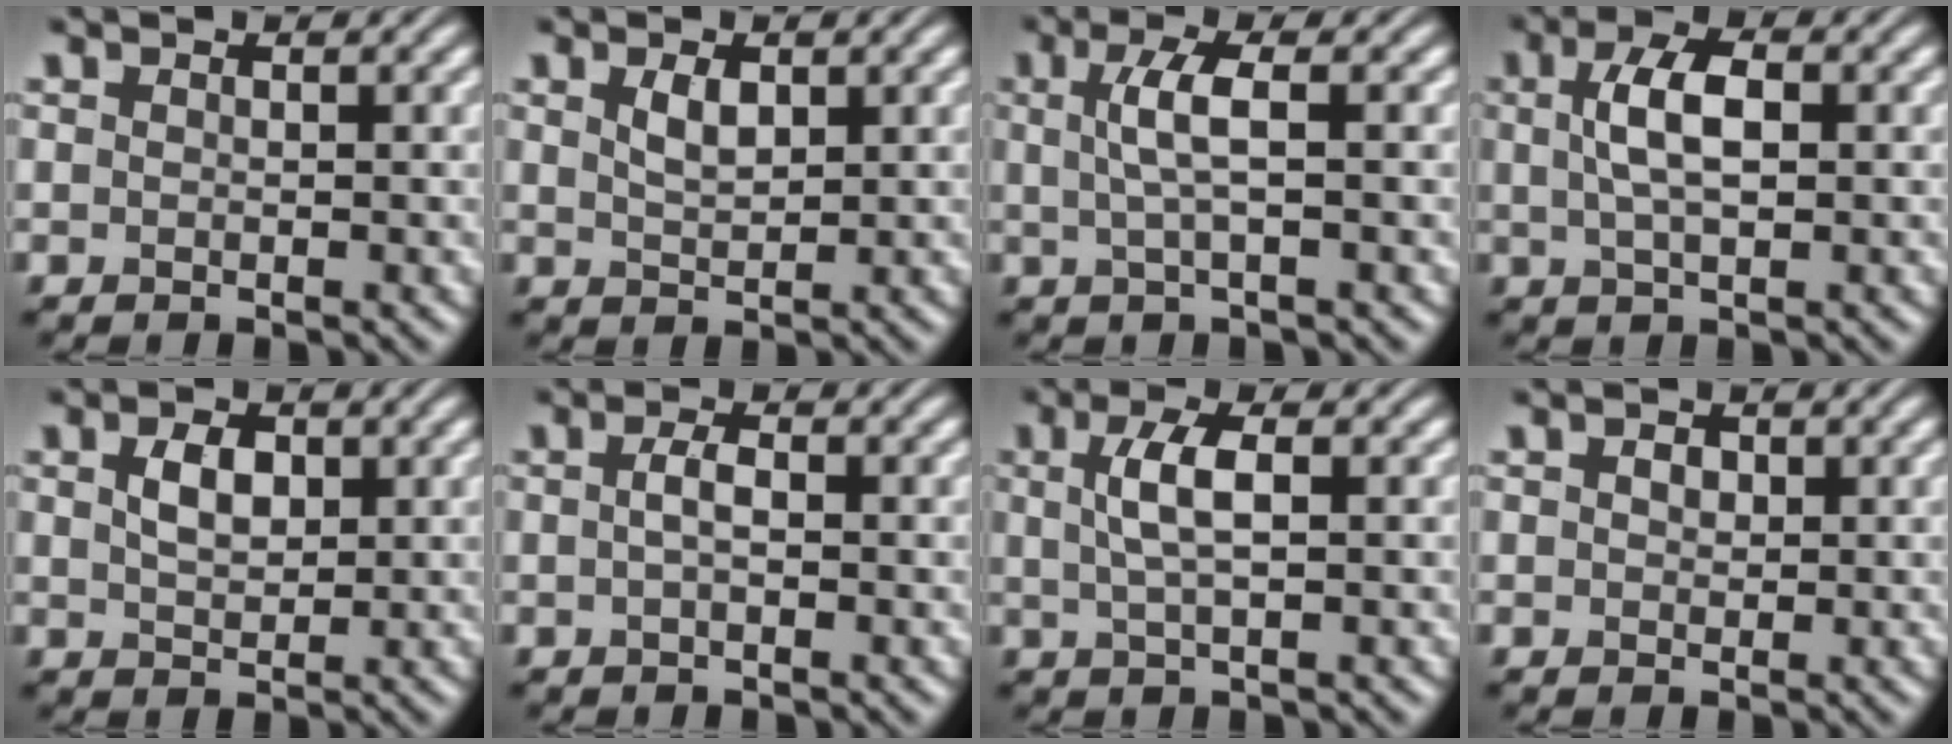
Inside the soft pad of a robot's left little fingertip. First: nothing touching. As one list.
[{"total": 1.9, "force": [0.9, 0.9, 1.4], "torque": [-0.031, 0.000, 0.020]}, {"total": 3.1, "force": [0.4, 0.7, 3.0], "torque": [-0.063, 0.004, 0.006]}, {"total": 4.0, "force": [0.7, 1.6, 3.6], "torque": [-0.075, 0.007, 0.009]}, {"total": 2.8, "force": [0.8, 1.7, 2.0], "torque": [-0.043, 0.002, 0.015]}, {"total": 1.5, "force": [-0.1, 0.5, 1.4], "torque": [-0.030, 0.003, -0.004]}, {"total": 3.2, "force": [0.7, 1.0, 3.0], "torque": [-0.062, 0.006, 0.012]}, {"total": 1.1, "force": [0.3, 0.9, 0.6], "torque": [-0.010, 0.001, 0.001]}]